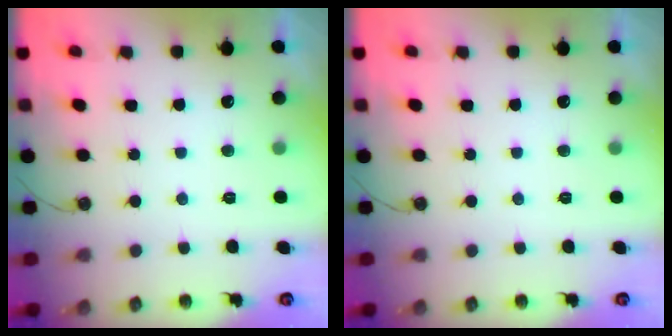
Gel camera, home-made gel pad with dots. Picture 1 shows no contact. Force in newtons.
{"total": 0.0}